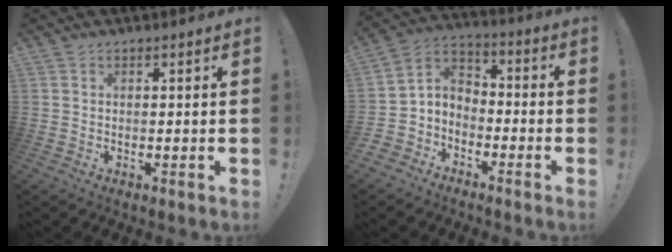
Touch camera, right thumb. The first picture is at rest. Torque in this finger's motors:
{"motor_torque": [0.04, 0.02, 0.10, 0.06, 0.01]}